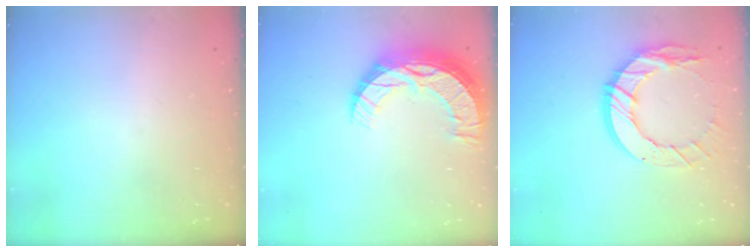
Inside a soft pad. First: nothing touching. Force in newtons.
{"total": 14.2, "press": 14.2, "slide": 1.1}
{"total": 14.6, "press": 14.5, "slide": 1.1}